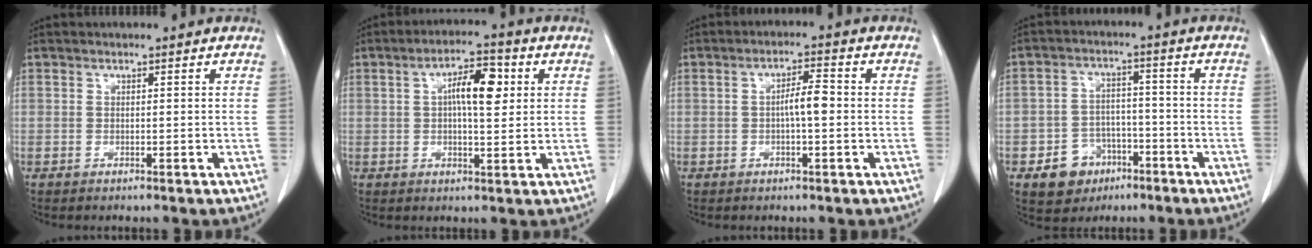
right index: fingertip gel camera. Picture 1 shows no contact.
{"total": 7.3, "force": [1.7, 2.3, 6.8], "torque": [-0.115, 0.015, 0.025]}
{"total": 3.8, "force": [-0.3, 0.7, 3.8], "torque": [-0.065, 0.009, -0.006]}
{"total": 7.3, "force": [-3.9, 5.8, 2.3], "torque": [-0.042, 0.013, -0.053]}